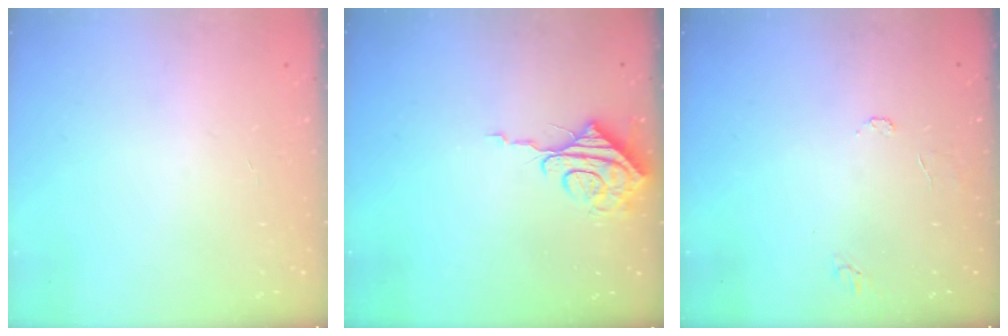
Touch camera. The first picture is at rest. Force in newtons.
{"total": 8.2, "press": 8.1, "slide": 0.9}
{"total": 4.9, "press": 4.9, "slide": 0.4}